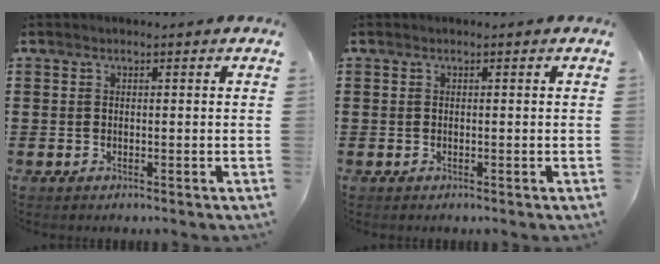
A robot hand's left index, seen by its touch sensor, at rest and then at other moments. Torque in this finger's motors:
{"motor_torque": [0.00, 0.00, 0.00, 0.00]}